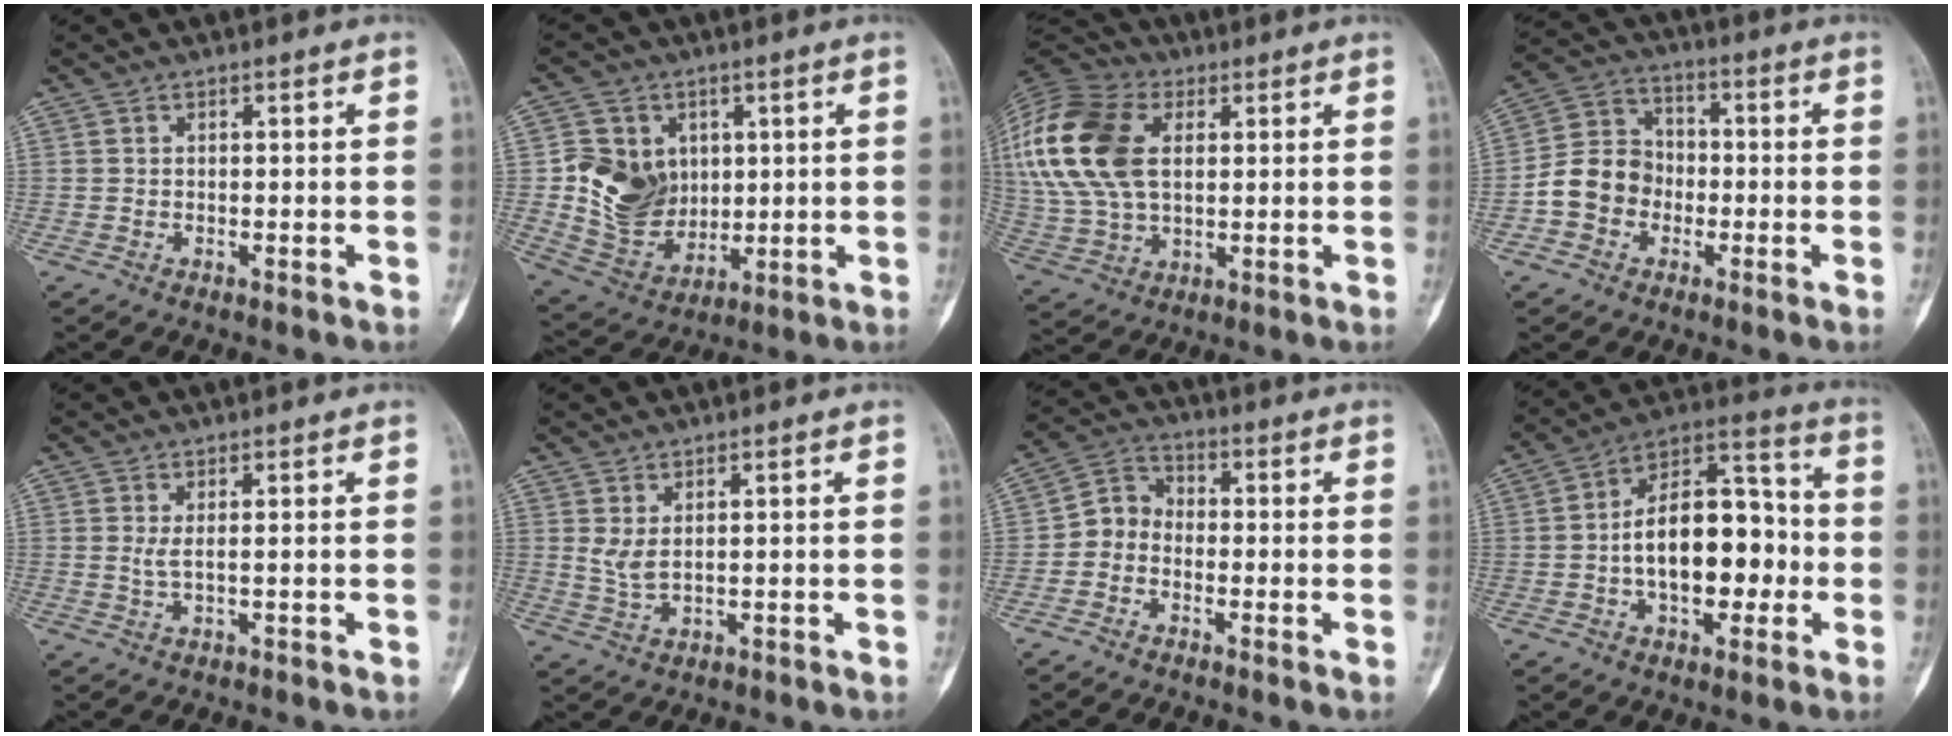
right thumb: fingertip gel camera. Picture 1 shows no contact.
{"total": 12.6, "force": [1.8, 10.6, 6.6], "torque": [-0.072, -0.013, 0.051]}
{"total": 24.9, "force": [6.2, 16.0, 18.1], "torque": [-0.421, 0.023, 0.118]}
{"total": 9.6, "force": [-2.6, 8.2, 4.3], "torque": [-0.061, 0.037, -0.057]}
{"total": 1.4, "force": [0.3, 0.0, 1.3], "torque": [-0.039, -0.001, 0.009]}
{"total": 3.0, "force": [0.9, 1.2, 2.6], "torque": [-0.057, -0.008, 0.027]}
{"total": 5.1, "force": [-1.8, 4.1, 2.4], "torque": [-0.026, 0.024, -0.051]}
{"total": 17.8, "force": [-2.2, 10.2, 14.4], "torque": [-0.198, 0.045, -0.041]}